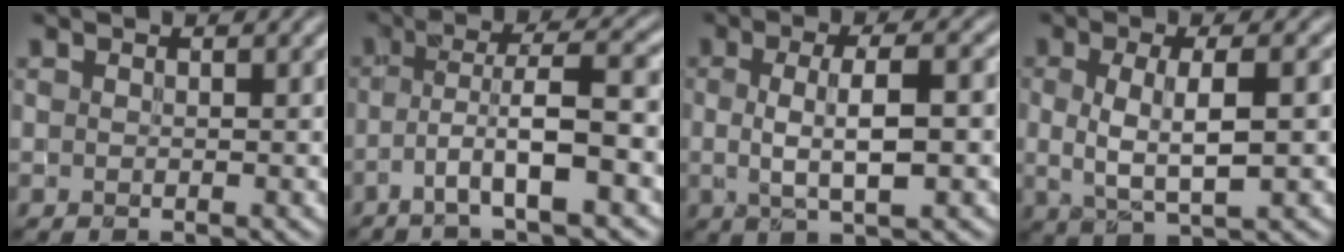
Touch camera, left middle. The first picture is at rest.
{"total": 5.9, "force": [-2.2, 0.9, 5.4], "torque": [-0.097, 0.010, -0.046]}
{"total": 5.2, "force": [0.0, 1.3, 5.0], "torque": [-0.088, 0.001, 0.000]}
{"total": 4.8, "force": [0.0, 1.5, 4.5], "torque": [-0.088, -0.002, 0.002]}